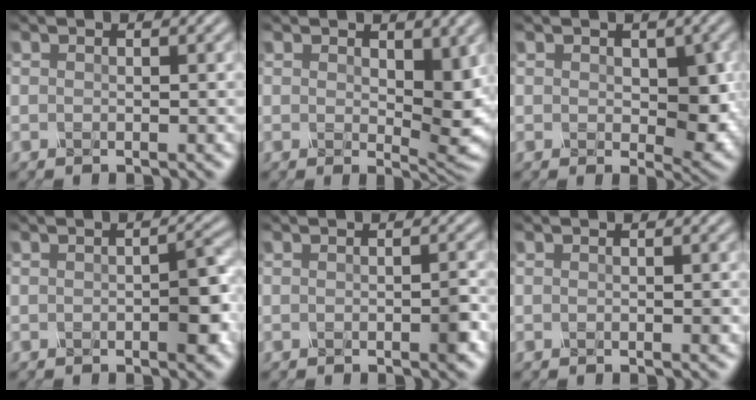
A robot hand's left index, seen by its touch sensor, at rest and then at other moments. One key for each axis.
{"total": 5.1, "fx": 0.7, "fy": 2.2, "fz": 4.6, "tx": -0.087, "ty": -0.007, "tz": 0.023}
{"total": 4.0, "fx": -0.2, "fy": 2.2, "fz": 3.3, "tx": -0.057, "ty": -0.005, "tz": 0.006}
{"total": 2.8, "fx": -1.2, "fy": 0.4, "fz": 2.5, "tx": -0.052, "ty": 0.000, "tz": -0.012}
{"total": 1.7, "fx": -1.1, "fy": 0.1, "fz": 1.3, "tx": -0.031, "ty": -0.001, "tz": -0.008}
{"total": 0.7, "fx": -0.3, "fy": 0.1, "fz": 0.6, "tx": -0.009, "ty": 0.002, "tz": 0.003}